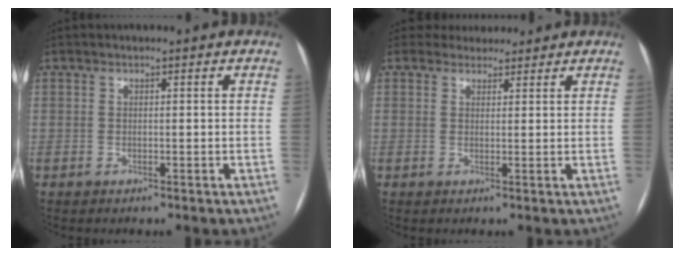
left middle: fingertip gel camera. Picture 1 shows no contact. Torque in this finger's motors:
{"motor_torque": [0.18, -0.25, -0.10, -0.01]}